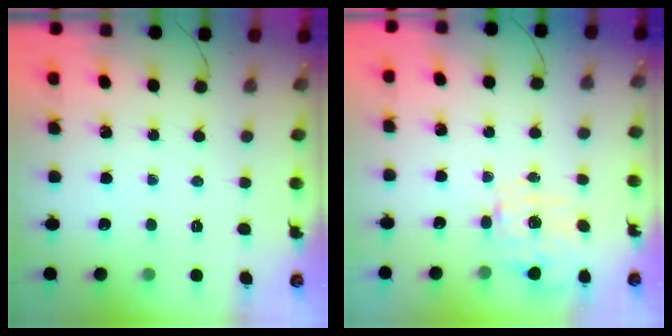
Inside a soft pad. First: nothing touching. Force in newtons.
{"total": 4.9, "press": 4.8, "slide": 0.9}